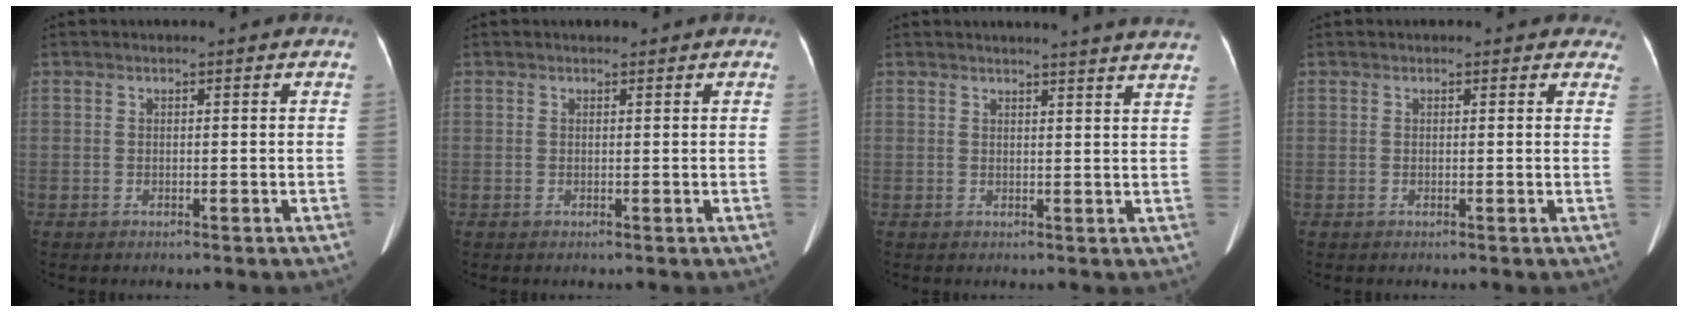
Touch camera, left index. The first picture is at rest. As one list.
[{"total": 0.6, "force": [0.4, 0.3, 0.1], "torque": [-0.008, 0.005, 0.006]}, {"total": 10.8, "force": [10.3, -0.9, 3.3], "torque": [-0.039, -0.031, 0.098]}, {"total": 2.1, "force": [1.7, 1.3, 0.2], "torque": [0.016, -0.005, -0.001]}]